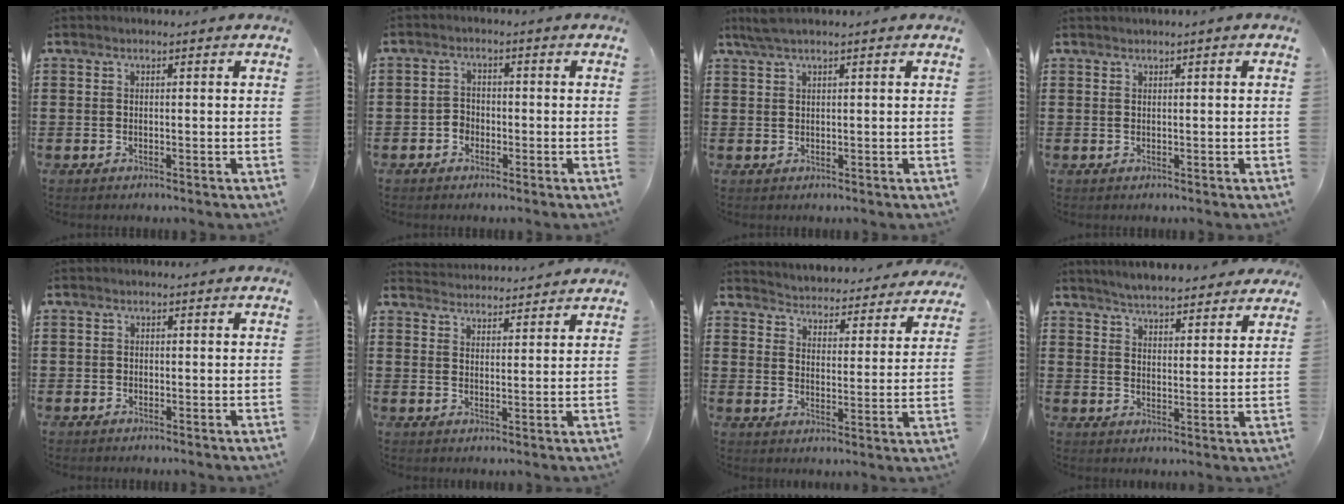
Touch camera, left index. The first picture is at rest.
{"total": 1.9, "force": [-1.2, 1.4, 0.2], "torque": [-0.009, 0.004, -0.028]}
{"total": 2.1, "force": [1.4, 0.0, 1.6], "torque": [-0.032, 0.000, 0.027]}
{"total": 0.5, "force": [0.4, -0.2, 0.3], "torque": [-0.005, -0.002, 0.007]}
{"total": 0.6, "force": [-0.3, 0.5, -0.1], "torque": [0.000, 0.002, -0.006]}
{"total": 3.3, "force": [3.3, 0.0, -0.3], "torque": [-0.005, -0.015, 0.060]}
{"total": 3.9, "force": [3.8, -0.2, -0.6], "torque": [-0.015, -0.040, 0.060]}
{"total": 4.6, "force": [4.6, 0.1, 0.4], "torque": [-0.028, -0.024, 0.081]}